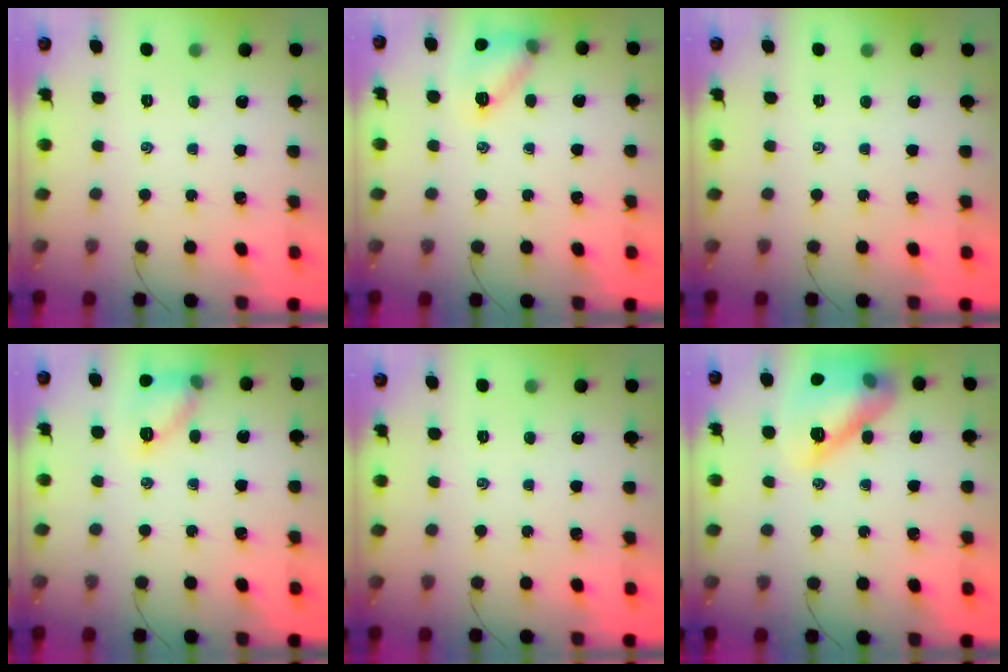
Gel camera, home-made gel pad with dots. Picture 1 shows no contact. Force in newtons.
{"total": 11.3, "press": 11.2, "slide": 1.5}
{"total": 0.0}
{"total": 10.5, "press": 10.5, "slide": 0.6}
{"total": 0.0}
{"total": 16.2, "press": 16.1, "slide": 2.0}